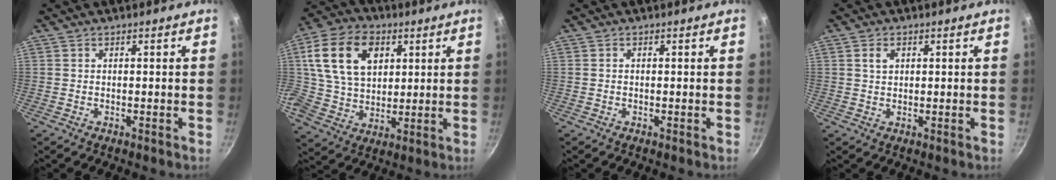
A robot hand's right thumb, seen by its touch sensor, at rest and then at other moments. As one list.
[{"total": 16.1, "force": [5.1, 11.5, 10.1], "torque": [-0.163, -0.003, 0.086]}, {"total": 0.0}, {"total": 2.3, "force": [0.9, 1.6, 1.4], "torque": [-0.018, 0.000, 0.016]}]